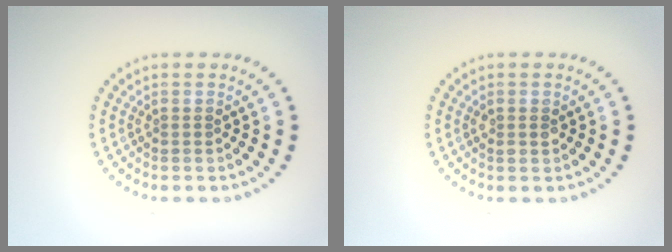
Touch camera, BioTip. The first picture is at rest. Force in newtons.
{"total": 1.1, "press": 1.1, "slide": 0.2}